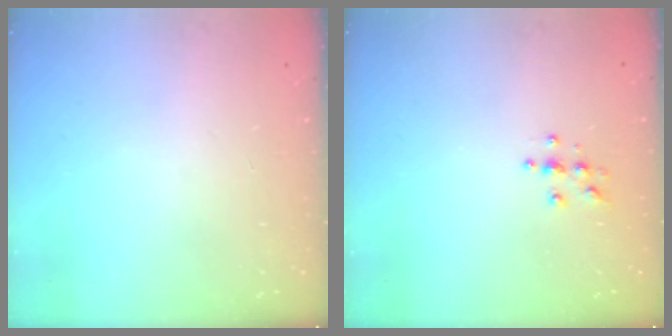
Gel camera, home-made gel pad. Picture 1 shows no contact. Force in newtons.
{"total": 3.9, "press": 3.9, "slide": 0.4}